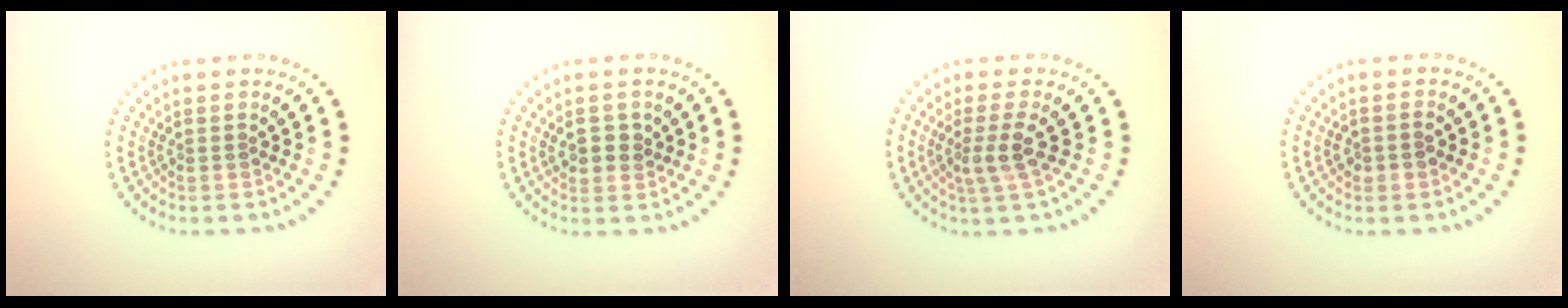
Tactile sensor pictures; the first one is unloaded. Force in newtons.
{"total": 2.3, "press": 2.2, "slide": 0.5}
{"total": 2.5, "press": 2.0, "slide": 1.6}
{"total": 1.5, "press": 1.5, "slide": 0.3}